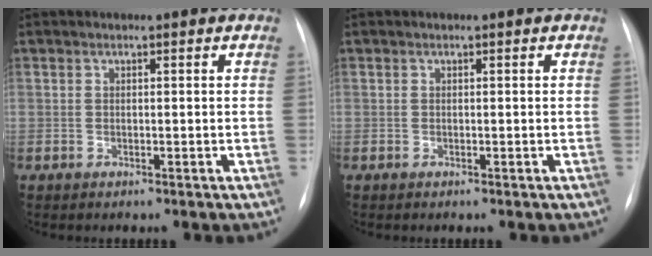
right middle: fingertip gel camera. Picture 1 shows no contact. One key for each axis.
{"total": 0.0}